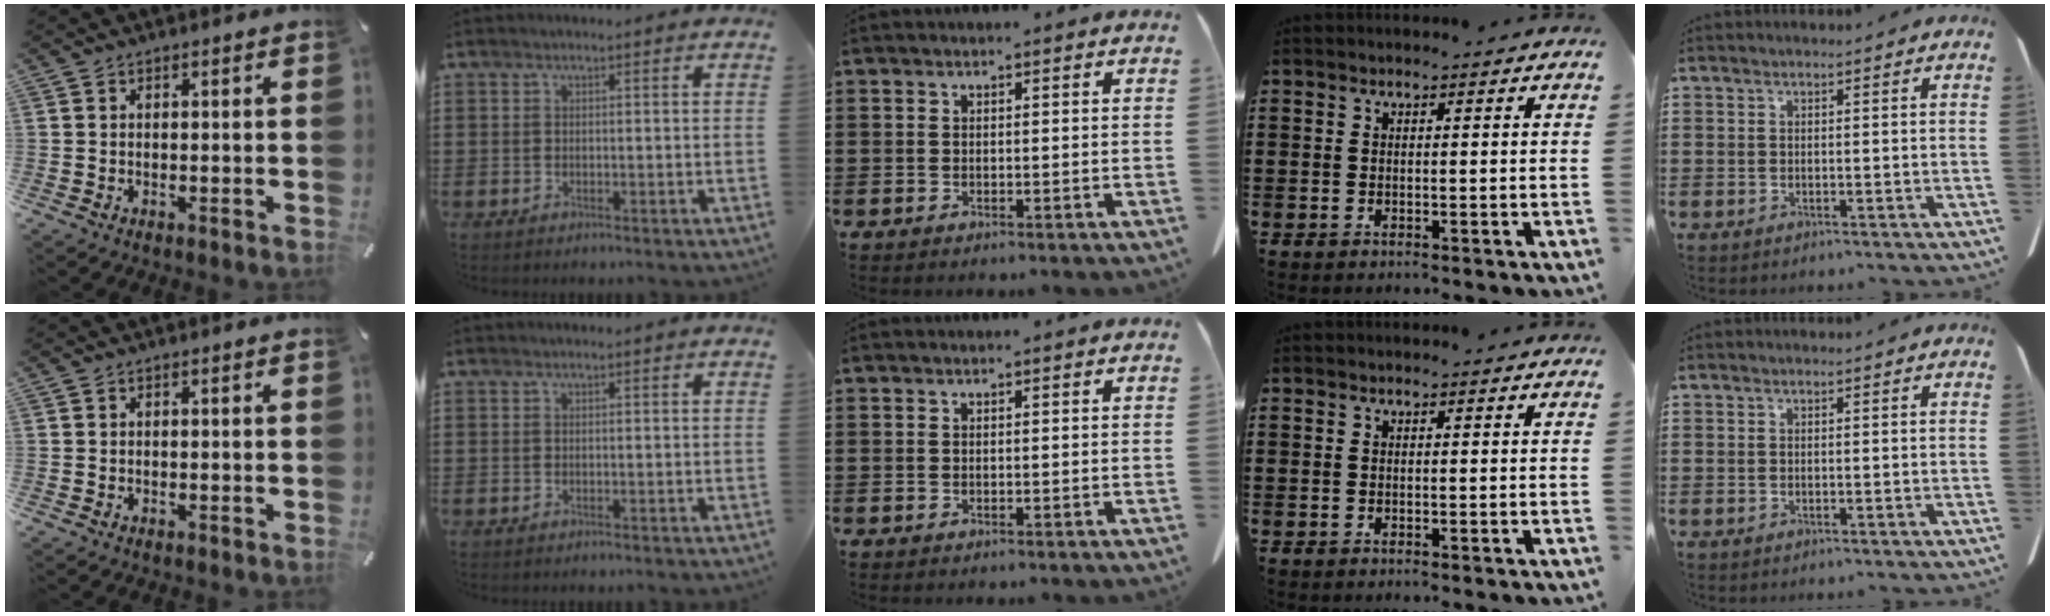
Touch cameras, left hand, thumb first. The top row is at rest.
{}